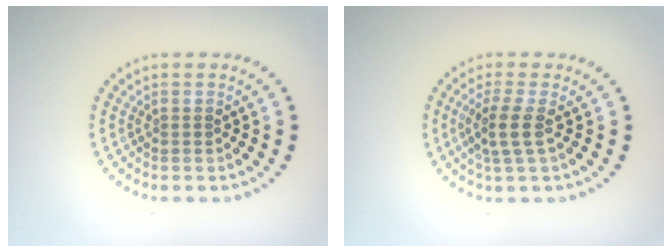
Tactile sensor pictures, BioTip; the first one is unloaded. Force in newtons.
{"total": 2.4, "press": 1.9, "slide": 1.4}